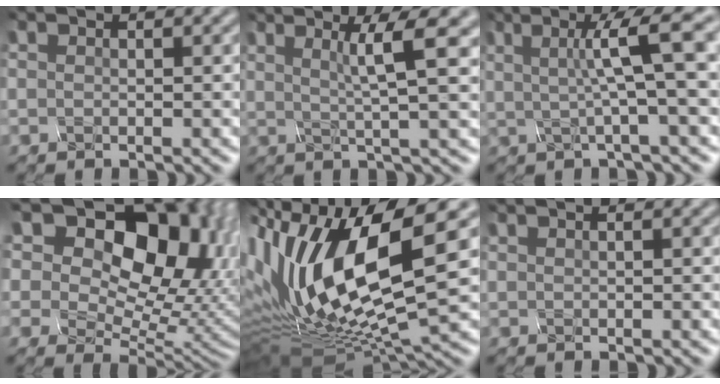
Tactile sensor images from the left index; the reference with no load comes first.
{"total": 5.2, "force": [1.7, 0.4, 4.9], "torque": [-0.088, 0.008, 0.045]}
{"total": 6.3, "force": [1.0, 0.7, 6.2], "torque": [-0.109, 0.008, 0.028]}
{"total": 17.0, "force": [6.4, 11.1, 11.3], "torque": [-0.200, 0.054, 0.120]}
{"total": 15.2, "force": [0.9, 6.0, 13.9], "torque": [-0.301, 0.007, 0.024]}
{"total": 1.2, "force": [0.7, 0.5, 0.9], "torque": [0.000, 0.011, -0.005]}